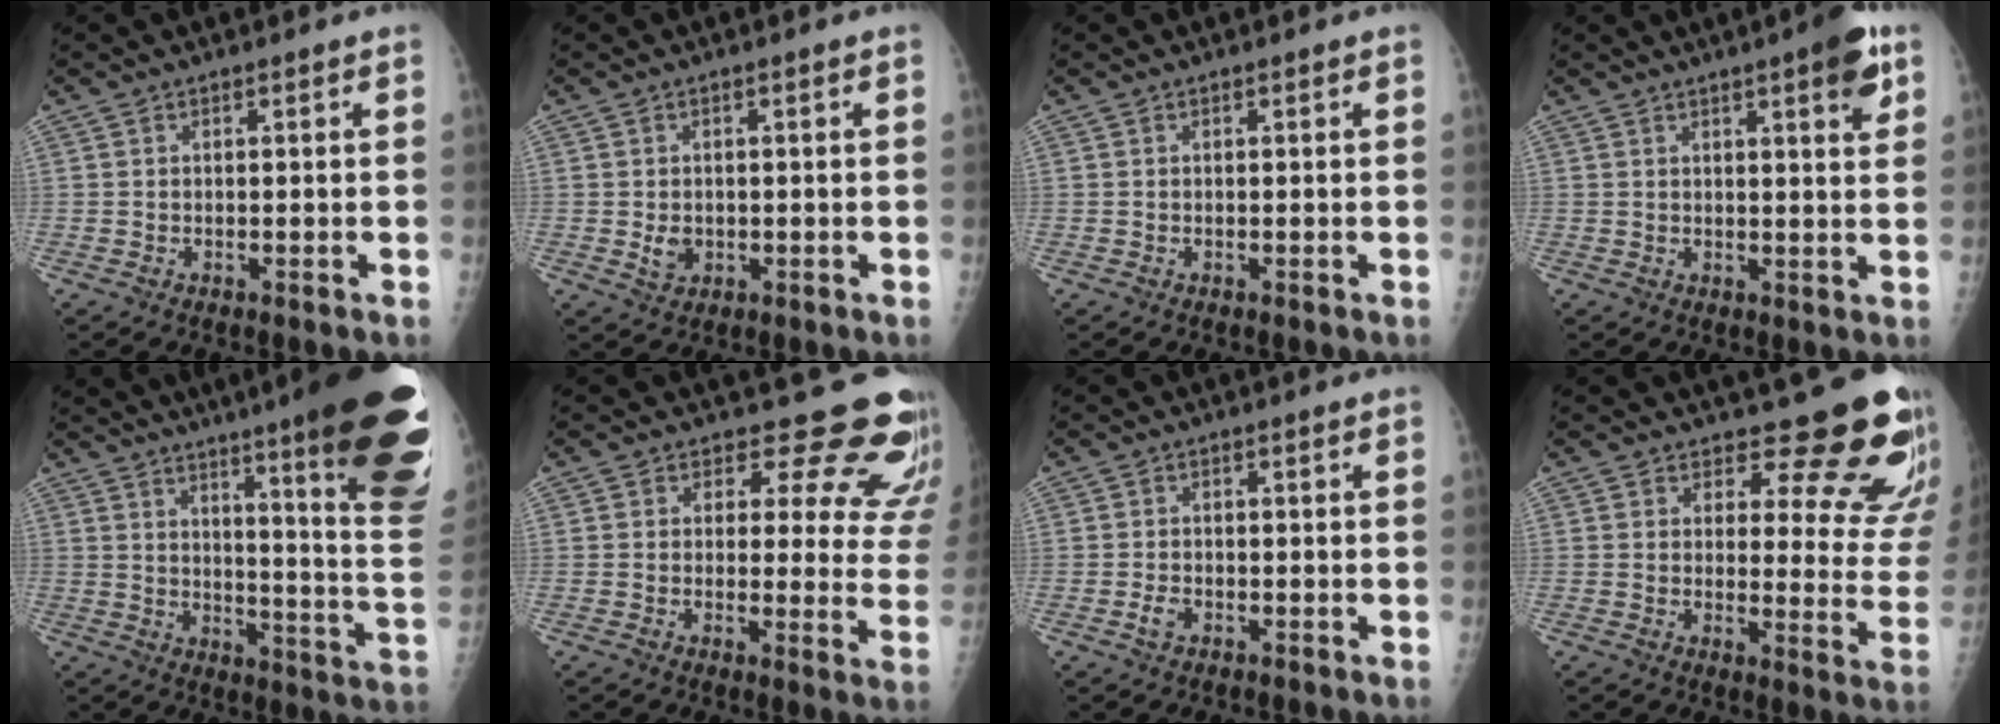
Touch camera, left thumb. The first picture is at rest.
{"total": 2.7, "force": [-0.3, 2.2, 1.5], "torque": [-0.018, -0.001, 0.002]}
{"total": 0.0}
{"total": 7.1, "force": [3.8, 1.5, 5.8], "torque": [-0.069, -0.013, 0.045]}
{"total": 28.7, "force": [17.7, 3.3, 22.3], "torque": [-0.213, -0.091, 0.233]}
{"total": 15.5, "force": [13.3, 6.5, 4.5], "torque": [0.001, -0.106, 0.126]}
{"total": 1.8, "force": [-0.8, 1.1, 1.1], "torque": [-0.021, 0.002, -0.017]}
{"total": 16.0, "force": [13.8, 5.7, 5.7], "torque": [-0.015, -0.127, 0.142]}